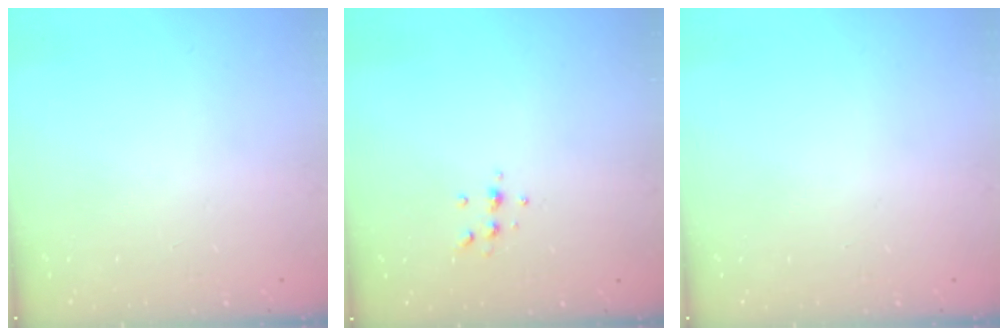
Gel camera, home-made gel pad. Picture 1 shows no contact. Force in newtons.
{"total": 5.4, "press": 5.4, "slide": 0.7}
{"total": 0.0}